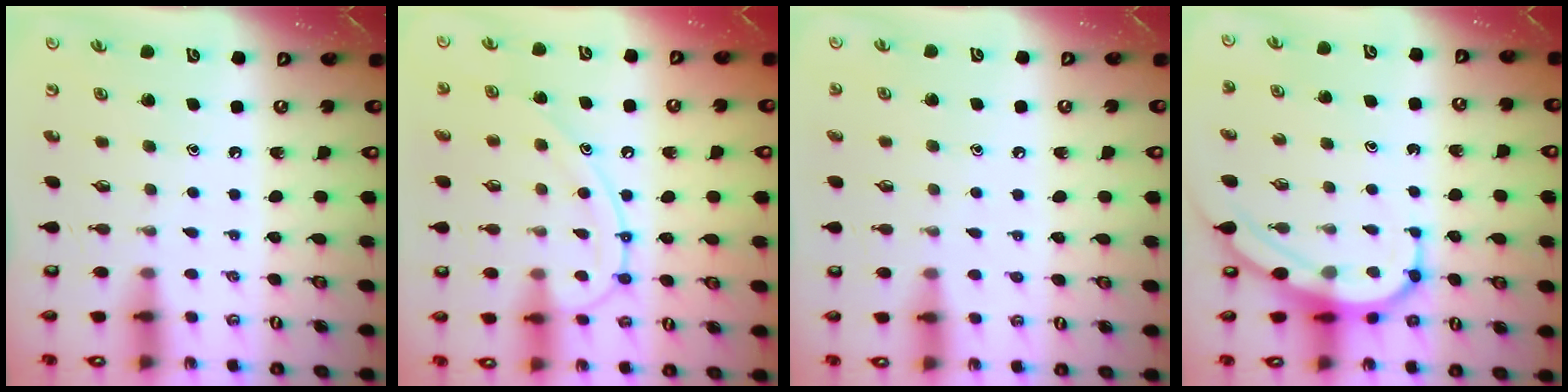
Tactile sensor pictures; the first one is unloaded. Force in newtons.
{"total": 14.6, "press": 14.6, "slide": 1.3}
{"total": 2.3, "press": 2.3, "slide": 0.2}
{"total": 7.9, "press": 7.9, "slide": 0.8}